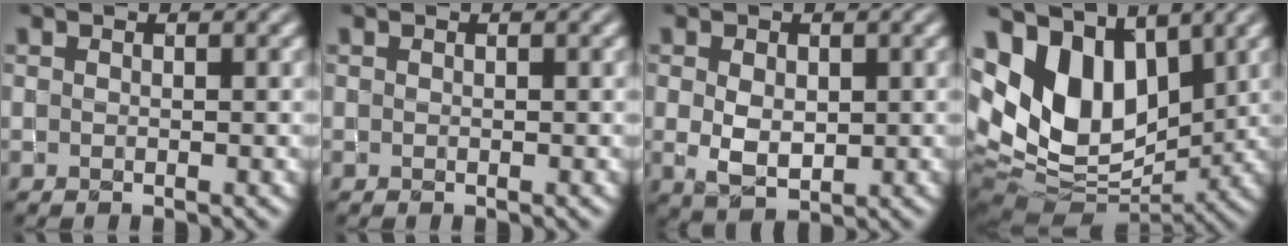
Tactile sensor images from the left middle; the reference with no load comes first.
{"total": 0.0}
{"total": 2.7, "force": [0.1, 2.0, 1.9], "torque": [-0.042, 0.001, 0.007]}
{"total": 11.2, "force": [3.5, 7.5, 7.6], "torque": [-0.171, 0.005, 0.062]}